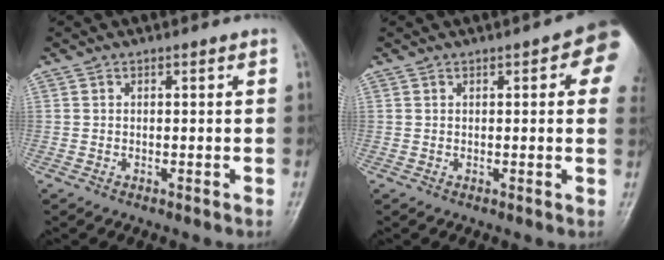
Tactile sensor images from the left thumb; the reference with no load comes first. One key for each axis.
{"total": 8.1, "fx": 2.8, "fy": 2.6, "fz": 7.2, "tx": -0.065, "ty": -0.001, "tz": 0.024}